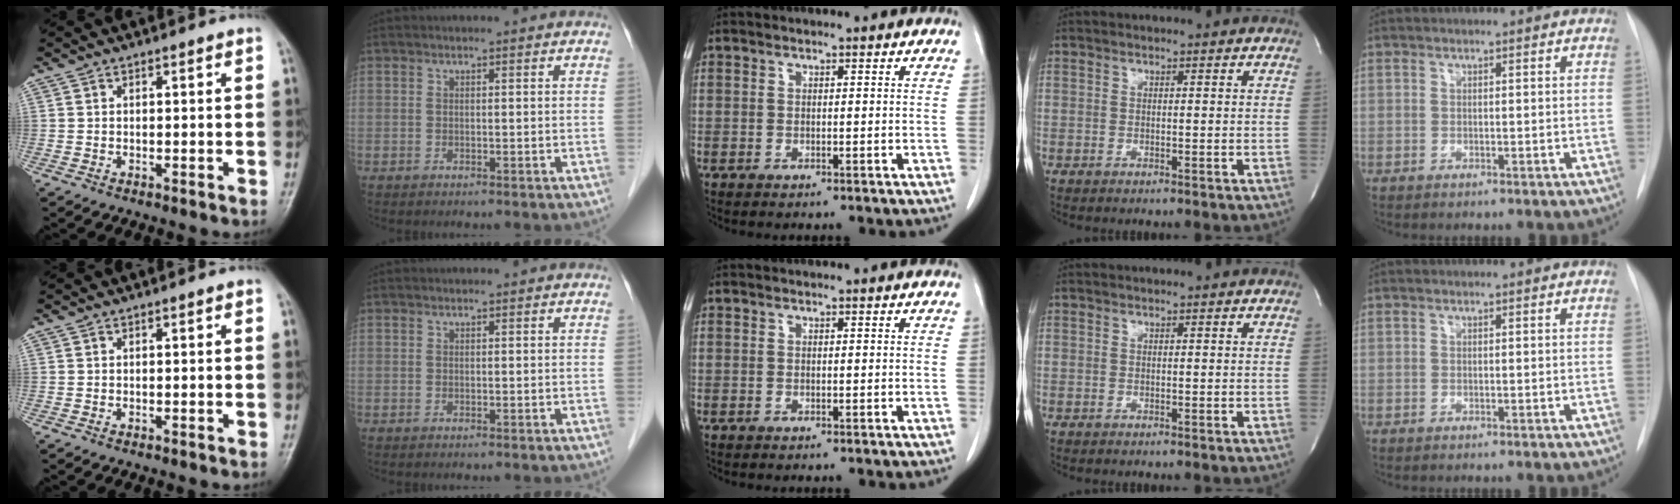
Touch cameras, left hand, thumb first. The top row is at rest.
{}